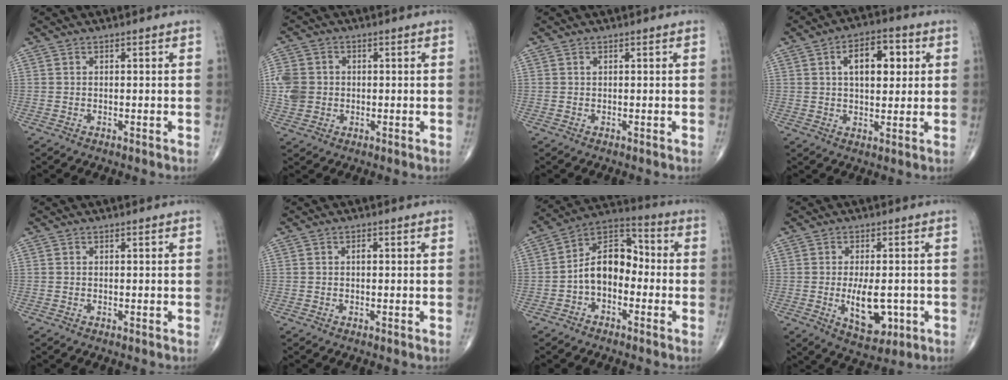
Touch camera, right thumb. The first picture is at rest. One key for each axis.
{"total": 6.9, "fx": 0.0, "fy": 6.0, "fz": 3.4, "tx": -0.065, "ty": 0.007, "tz": 0.000}
{"total": 0.0}
{"total": 9.9, "fx": 2.6, "fy": 5.3, "fz": 8.0, "tx": -0.092, "ty": 0.004, "tz": 0.037}
{"total": 0.0}
{"total": 0.8, "fx": 0.0, "fy": 0.5, "fz": 0.6, "tx": -0.008, "ty": 0.001, "tz": -0.002}
{"total": 11.0, "fx": -2.1, "fy": 7.3, "fz": 8.0, "tx": -0.109, "ty": 0.045, "tz": -0.054}
{"total": 9.0, "fx": -1.9, "fy": 4.4, "fz": 7.6, "tx": -0.108, "ty": -0.008, "tz": -0.018}